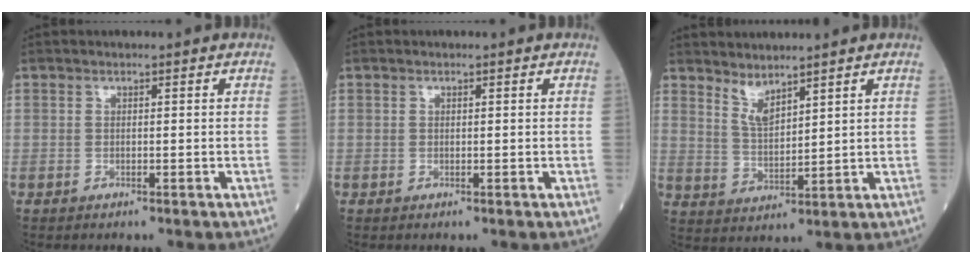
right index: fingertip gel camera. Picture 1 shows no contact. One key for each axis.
{"total": 0.0}
{"total": 4.1, "fx": 3.4, "fy": 0.7, "fz": 2.2, "tx": -0.047, "ty": -0.013, "tz": 0.075}